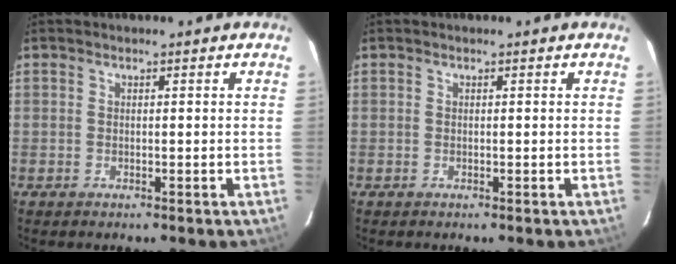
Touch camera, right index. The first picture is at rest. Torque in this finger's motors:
{"motor_torque": [0.00, 0.00, 0.00, 0.00]}